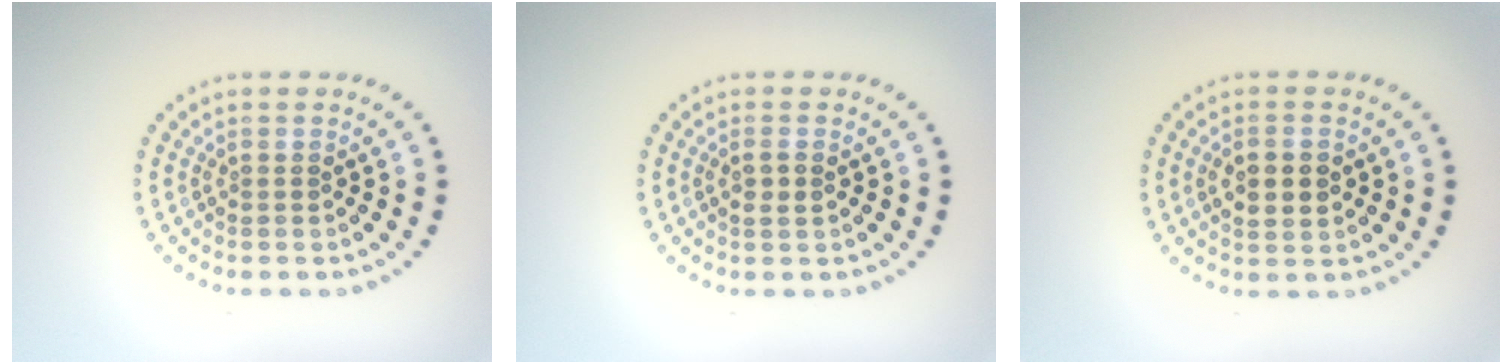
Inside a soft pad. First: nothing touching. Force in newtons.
{"total": 1.2, "press": 1.2, "slide": 0.3}
{"total": 3.1, "press": 3.1, "slide": 0.2}